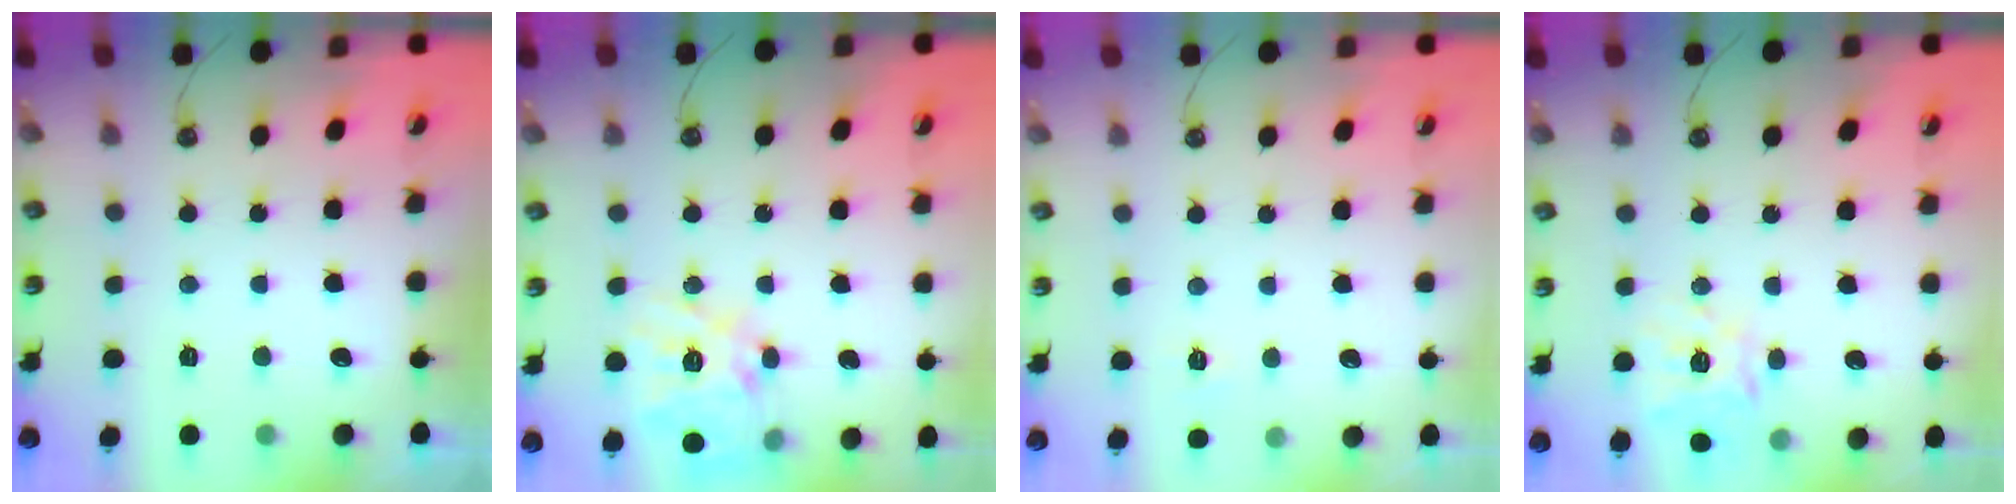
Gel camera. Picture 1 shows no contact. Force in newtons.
{"total": 16.2, "press": 16.2, "slide": 1.3}
{"total": 2.7, "press": 2.7, "slide": 0.4}
{"total": 14.7, "press": 14.6, "slide": 1.7}